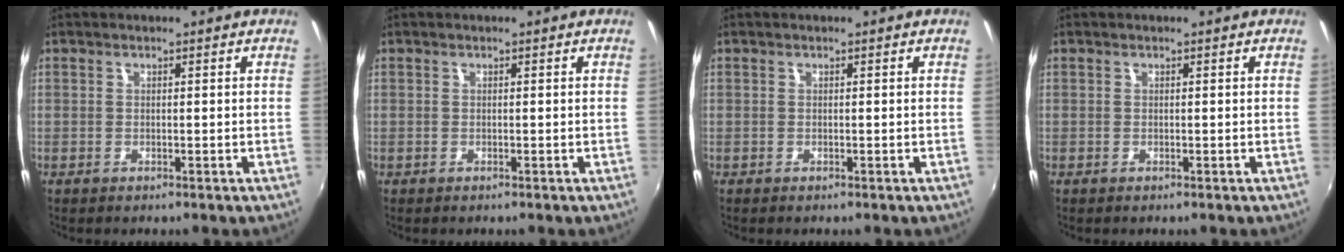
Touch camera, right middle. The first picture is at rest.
{"total": 0.0}
{"total": 0.0}
{"total": 0.0}